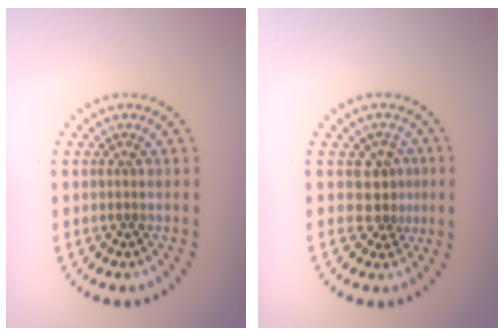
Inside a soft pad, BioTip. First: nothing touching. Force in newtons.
{"total": 2.5, "press": 2.1, "slide": 1.3}